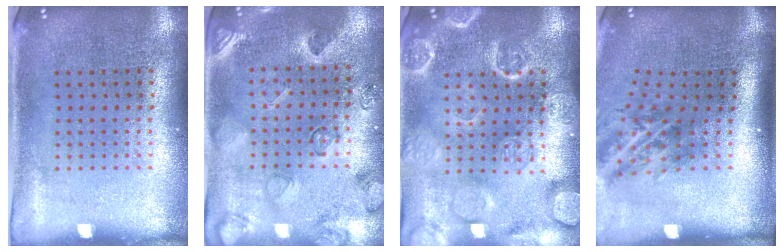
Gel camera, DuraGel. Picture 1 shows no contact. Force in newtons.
{"total": 2.2, "press": 1.8, "slide": 1.3}
{"total": 5.8, "press": 5.7, "slide": 0.8}
{"total": 1.8, "press": 1.2, "slide": 1.4}